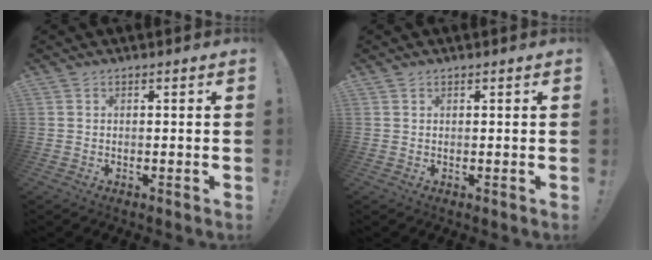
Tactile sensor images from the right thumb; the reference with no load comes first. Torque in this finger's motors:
{"motor_torque": [-0.19, 0.03, 0.12, -0.15, 0.03]}